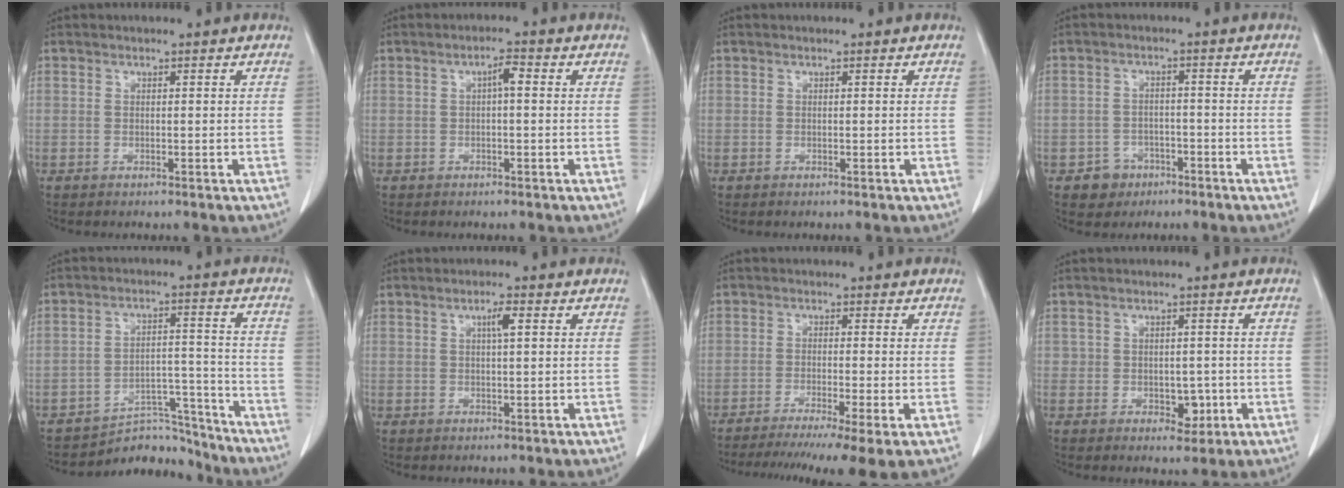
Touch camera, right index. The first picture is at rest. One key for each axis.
{"total": 2.4, "fx": 0.4, "fy": 0.5, "fz": 2.3, "tx": -0.037, "ty": 0.008, "tz": 0.006}
{"total": 0.0}
{"total": 4.1, "fx": -2.2, "fy": 3.4, "fz": 0.3, "tx": 0.004, "ty": 0.015, "tz": -0.031}
{"total": 9.2, "fx": -8.8, "fy": 2.7, "fz": -0.7, "tx": 0.027, "ty": 0.057, "tz": -0.135}
{"total": 2.3, "fx": 0.8, "fy": 0.2, "fz": 2.2, "tx": -0.036, "ty": 0.002, "tz": 0.012}
{"total": 11.8, "fx": -8.6, "fy": 0.0, "fz": 8.1, "tx": -0.108, "ty": -0.022, "tz": -0.135}
{"total": 3.5, "fx": -0.7, "fy": 2.7, "fz": 2.2, "tx": -0.020, "ty": 0.005, "tz": -0.002}